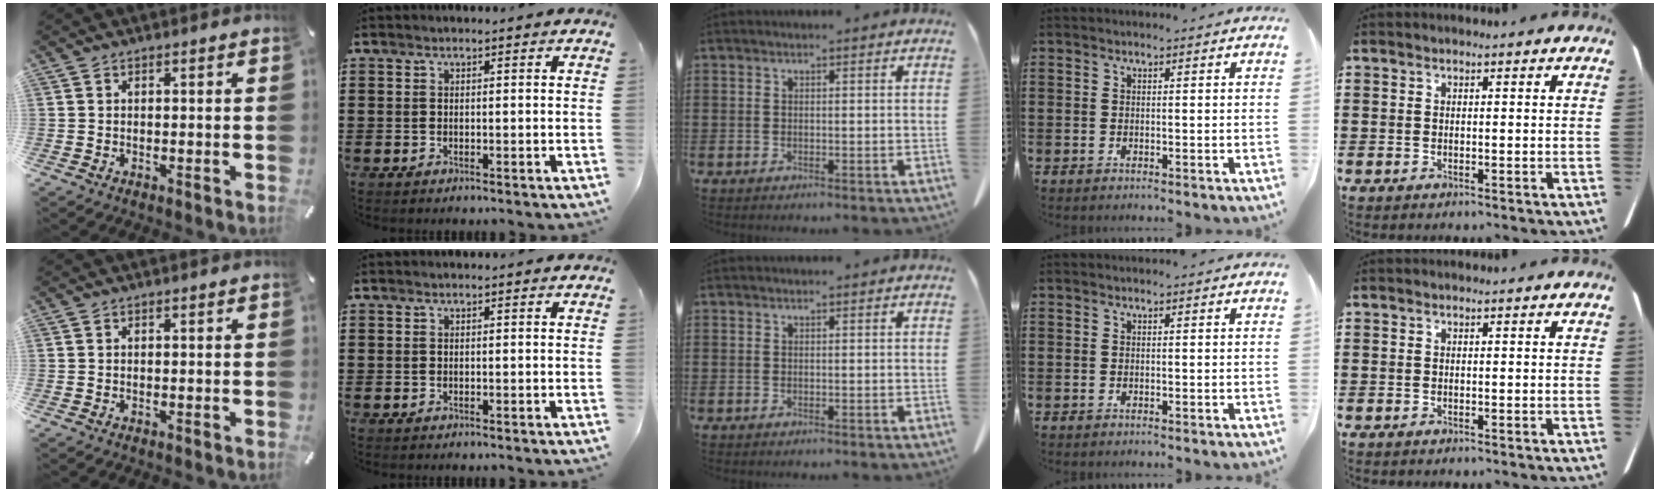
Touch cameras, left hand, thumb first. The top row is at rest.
{}